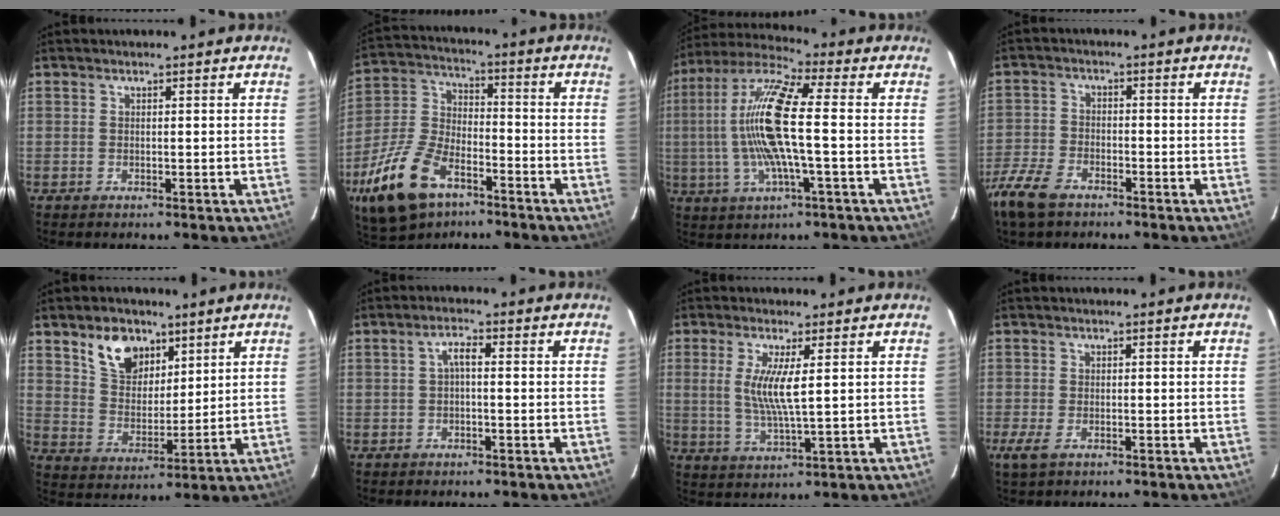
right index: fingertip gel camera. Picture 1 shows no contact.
{"total": 17.6, "force": [-10.0, 9.4, 11.0], "torque": [-0.252, -0.008, -0.183]}
{"total": 15.6, "force": [-0.5, 2.3, 15.4], "torque": [-0.299, 0.006, -0.017]}
{"total": 9.0, "force": [-6.4, 4.5, 4.5], "torque": [-0.123, -0.011, -0.134]}
{"total": 10.2, "force": [6.0, 6.6, 4.9], "torque": [-0.090, 0.016, 0.118]}
{"total": 2.3, "force": [-0.2, 0.8, 2.2], "torque": [-0.045, 0.009, -0.002]}
{"total": 7.0, "force": [1.4, 0.7, 6.8], "torque": [-0.143, -0.010, 0.028]}
{"total": 3.0, "force": [-1.6, 1.5, 2.0], "torque": [-0.044, -0.011, -0.028]}